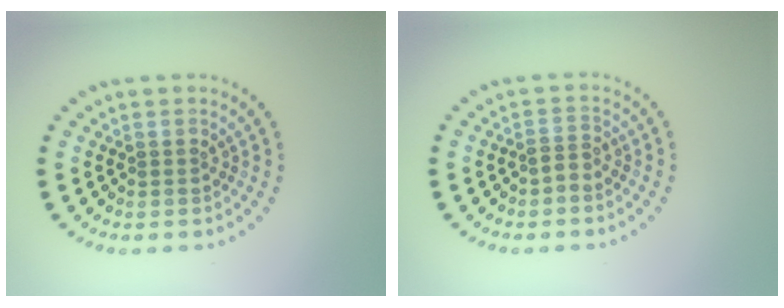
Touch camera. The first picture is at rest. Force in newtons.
{"total": 1.2, "press": 0.7, "slide": 1.0}